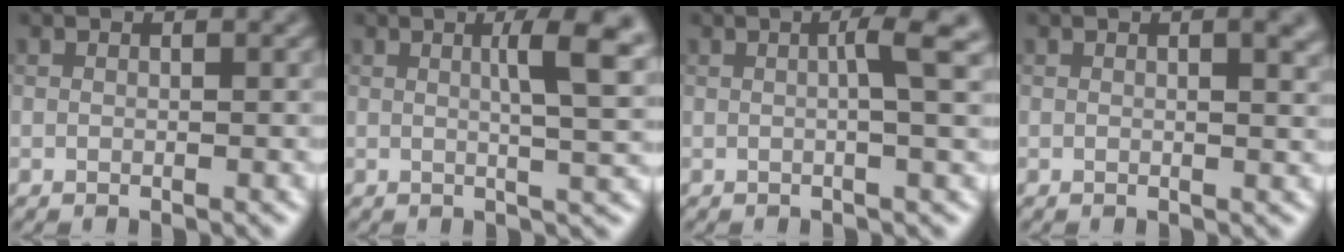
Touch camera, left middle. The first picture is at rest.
{"total": 5.8, "force": [1.5, 1.2, 5.4], "torque": [-0.066, 0.007, 0.021]}
{"total": 3.4, "force": [0.4, 0.5, 3.3], "torque": [-0.046, 0.007, 0.001]}
{"total": 2.5, "force": [0.9, 0.8, 2.2], "torque": [-0.018, 0.003, 0.012]}